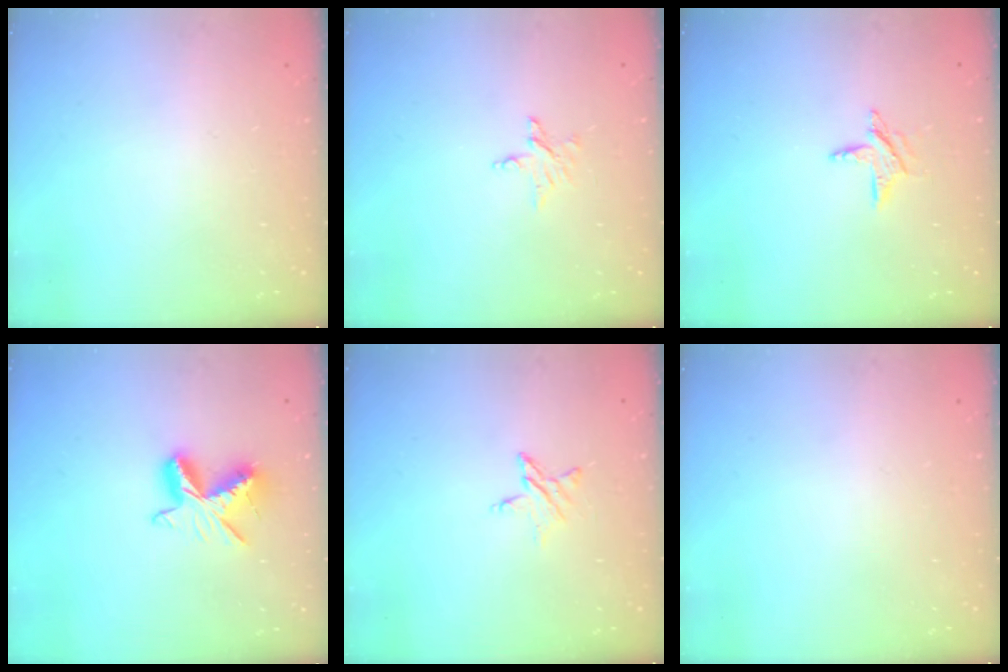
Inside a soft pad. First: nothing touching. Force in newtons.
{"total": 4.0, "press": 4.0, "slide": 0.3}
{"total": 5.9, "press": 5.9, "slide": 0.5}
{"total": 9.4, "press": 9.4, "slide": 0.5}
{"total": 4.5, "press": 4.5, "slide": 0.5}
{"total": 0.0}